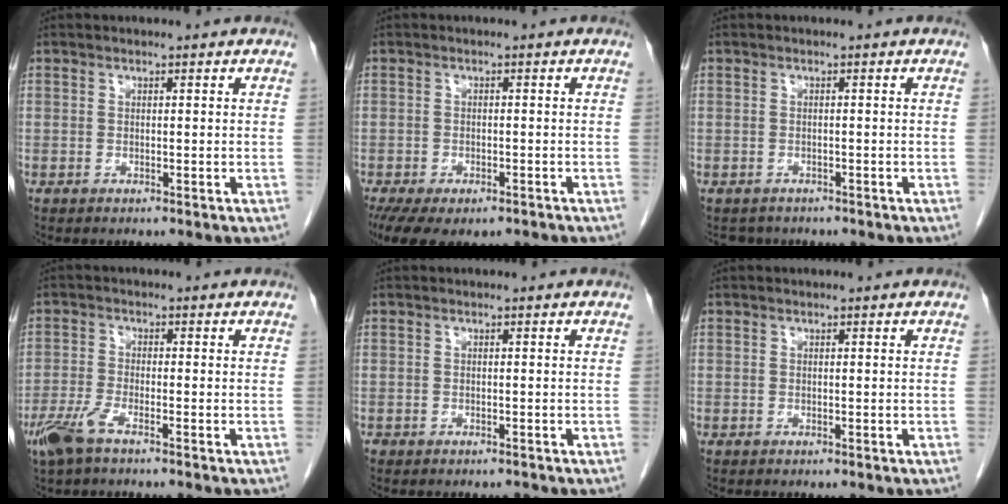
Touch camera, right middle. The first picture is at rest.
{"total": 10.7, "force": [-7.4, 5.0, 5.8], "torque": [-0.117, -0.014, -0.101]}
{"total": 2.4, "force": [-2.1, 1.2, -0.1], "torque": [-0.007, -0.002, -0.030]}
{"total": 4.6, "force": [-3.1, 0.8, 3.3], "torque": [-0.082, -0.009, -0.063]}
{"total": 1.0, "force": [-0.9, 0.5, 0.0], "torque": [-0.003, 0.001, -0.015]}
{"total": 0.0}